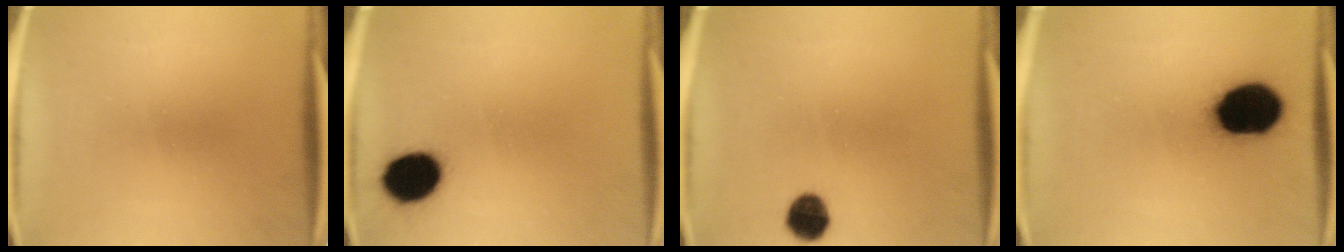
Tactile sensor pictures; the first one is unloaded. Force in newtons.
{"total": 10.6}
{"total": 5.8}
{"total": 17.6}